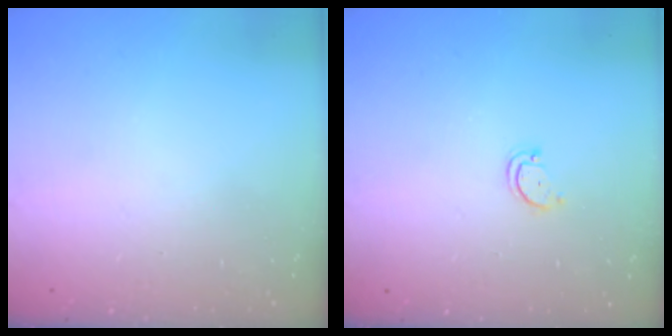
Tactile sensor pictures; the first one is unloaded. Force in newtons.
{"total": 2.9, "press": 2.9, "slide": 0.4}